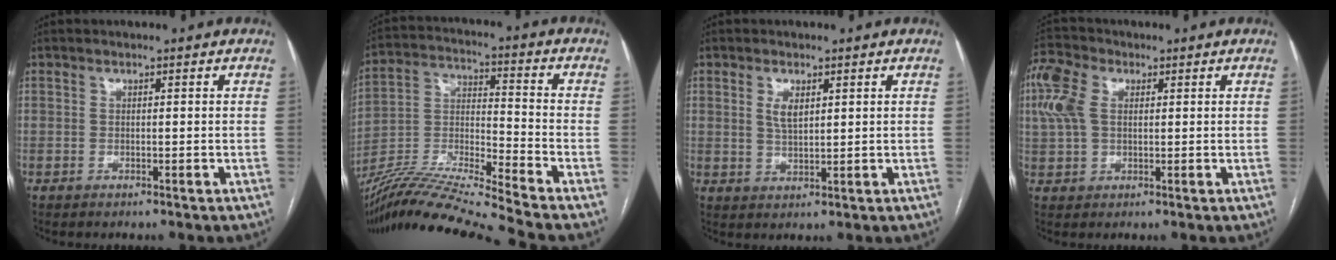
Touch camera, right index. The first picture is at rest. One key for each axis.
{"total": 17.4, "fx": -15.6, "fy": -2.8, "fz": 7.1, "tx": -0.137, "ty": -0.002, "tz": -0.283}
{"total": 3.0, "fx": 1.3, "fy": 1.2, "fz": 2.5, "tx": -0.053, "ty": -0.001, "tz": 0.028}
{"total": 8.2, "fx": 2.3, "fy": 5.3, "fz": 5.8, "tx": -0.165, "ty": 0.032, "tz": 0.049}